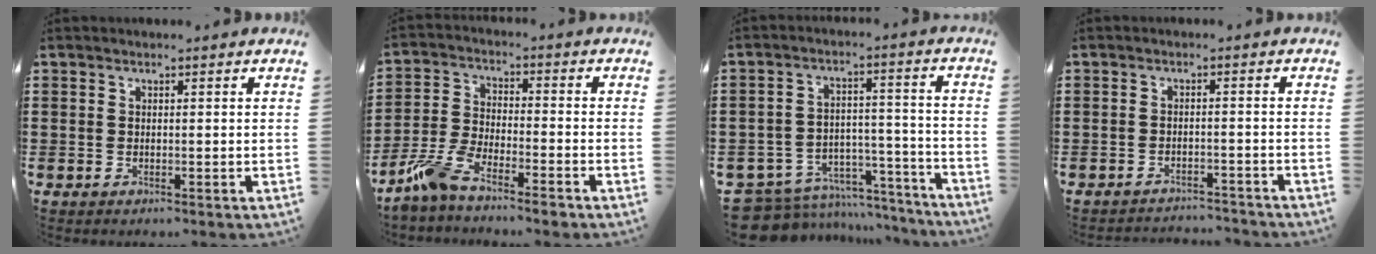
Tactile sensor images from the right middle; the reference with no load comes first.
{"total": 6.9, "force": [-5.6, 1.1, 3.8], "torque": [-0.096, -0.007, -0.111]}
{"total": 7.9, "force": [-7.0, 3.2, 1.6], "torque": [-0.041, 0.019, -0.137]}
{"total": 2.4, "force": [-2.4, 0.1, 0.0], "torque": [-0.007, 0.001, -0.050]}